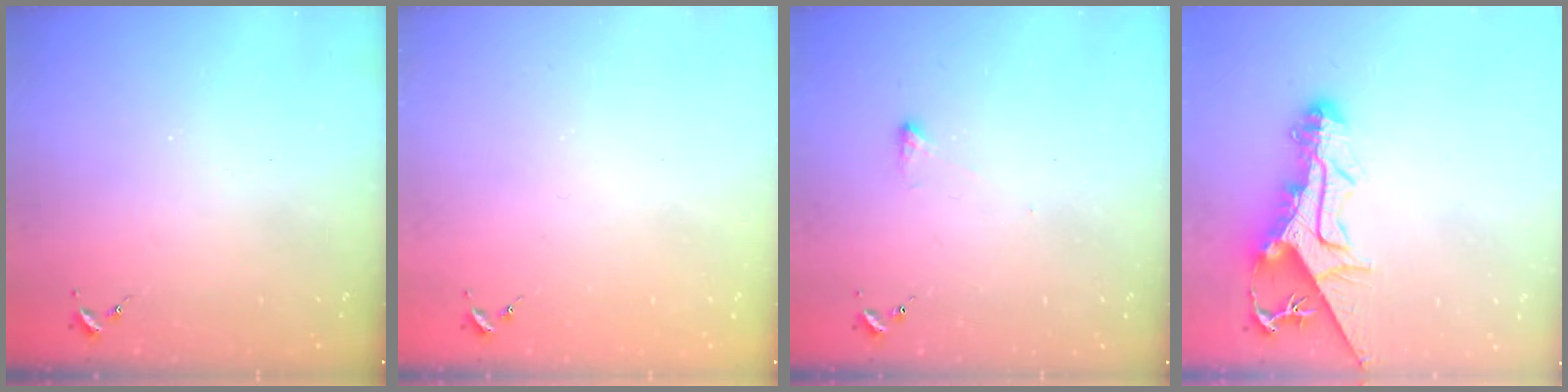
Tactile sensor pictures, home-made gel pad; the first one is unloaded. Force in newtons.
{"total": 0.7, "press": 0.7, "slide": 0.1}
{"total": 2.4, "press": 2.4, "slide": 0.5}
{"total": 15.5, "press": 15.5, "slide": 1.3}